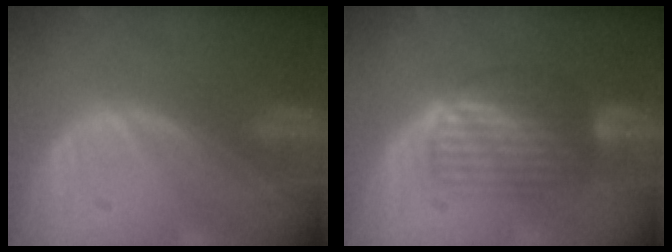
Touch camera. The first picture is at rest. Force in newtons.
{"total": 6.8, "press": 6.5, "slide": 2.1}